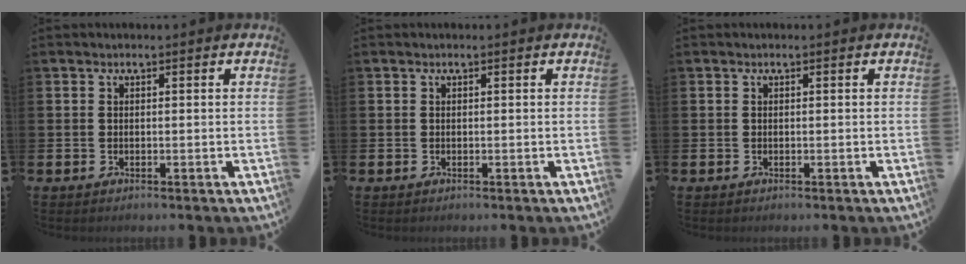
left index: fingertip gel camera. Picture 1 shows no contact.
{"total": 0.0}
{"total": 0.0}